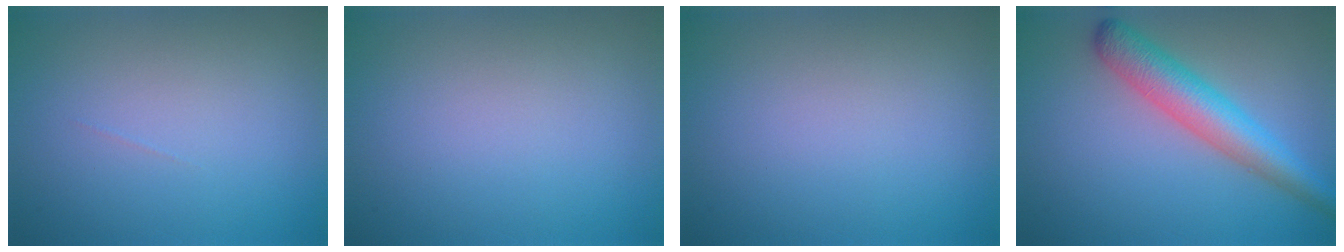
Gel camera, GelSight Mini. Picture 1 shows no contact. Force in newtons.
{"total": 0.0}
{"total": 0.0}
{"total": 5.4, "press": 5.4, "slide": 0.1}